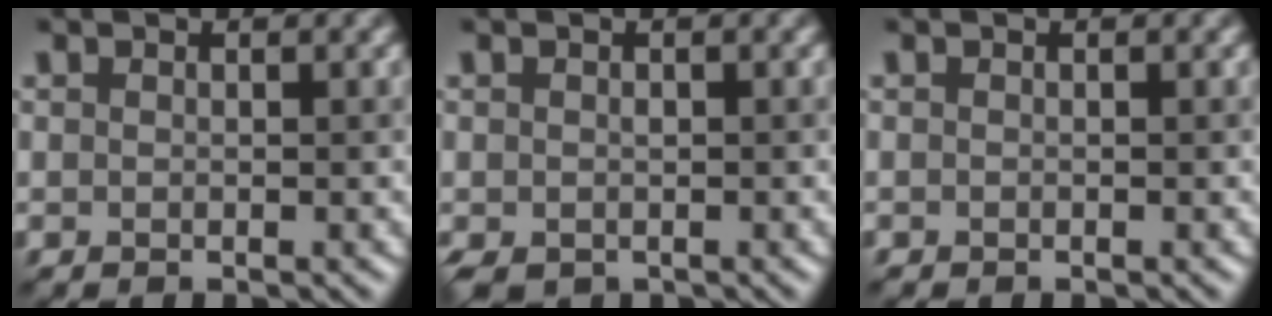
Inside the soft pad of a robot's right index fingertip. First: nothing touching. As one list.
[{"total": 1.6, "force": [-0.8, 1.2, 0.8], "torque": [-0.020, -0.007, -0.016]}, {"total": 0.0}]